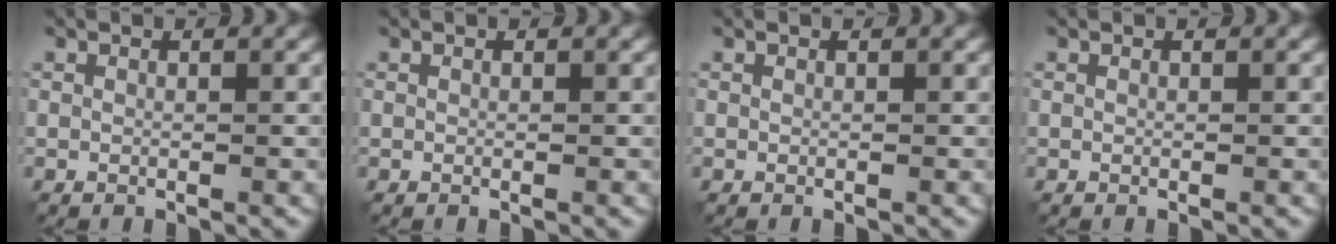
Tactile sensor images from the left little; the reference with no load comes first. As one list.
[{"total": 0.0}, {"total": 0.0}, {"total": 0.0}]